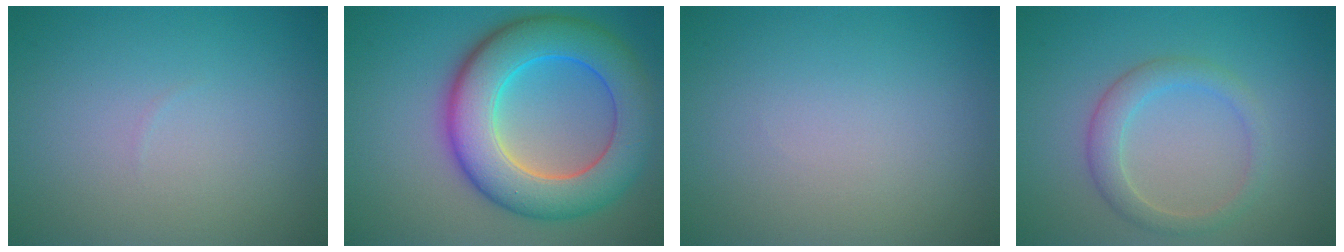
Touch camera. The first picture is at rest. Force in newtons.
{"total": 10.0, "press": 10.0, "slide": 0.2}
{"total": 0.0}
{"total": 2.7, "press": 2.7, "slide": 0.1}